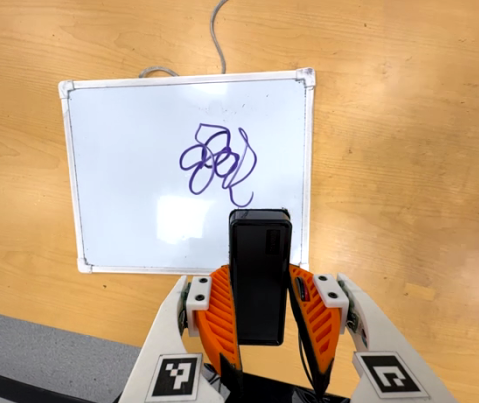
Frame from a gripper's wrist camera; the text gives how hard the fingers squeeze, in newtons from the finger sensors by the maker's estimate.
{"total": 4.0, "left": 2.6, "right": 5.4}